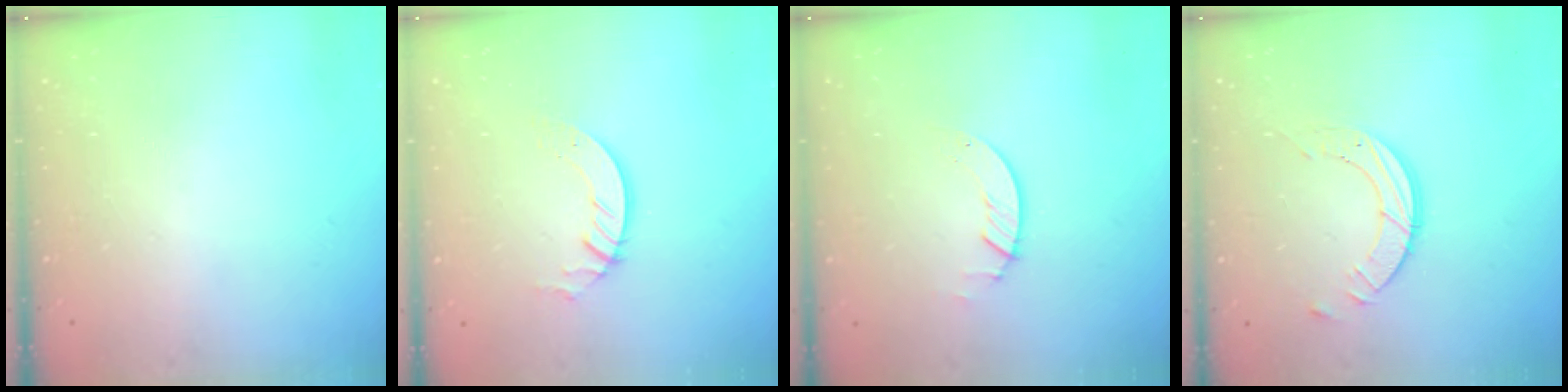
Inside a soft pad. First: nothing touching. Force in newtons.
{"total": 2.8, "press": 2.8, "slide": 0.2}
{"total": 1.3, "press": 1.3, "slide": 0.2}
{"total": 7.1, "press": 7.1, "slide": 0.7}